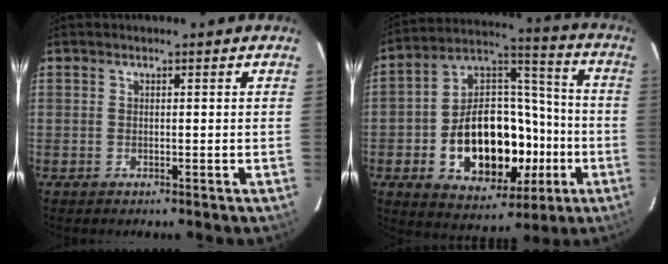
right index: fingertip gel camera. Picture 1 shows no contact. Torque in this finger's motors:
{"motor_torque": [1.27, -0.87, 1.05, 0.21]}